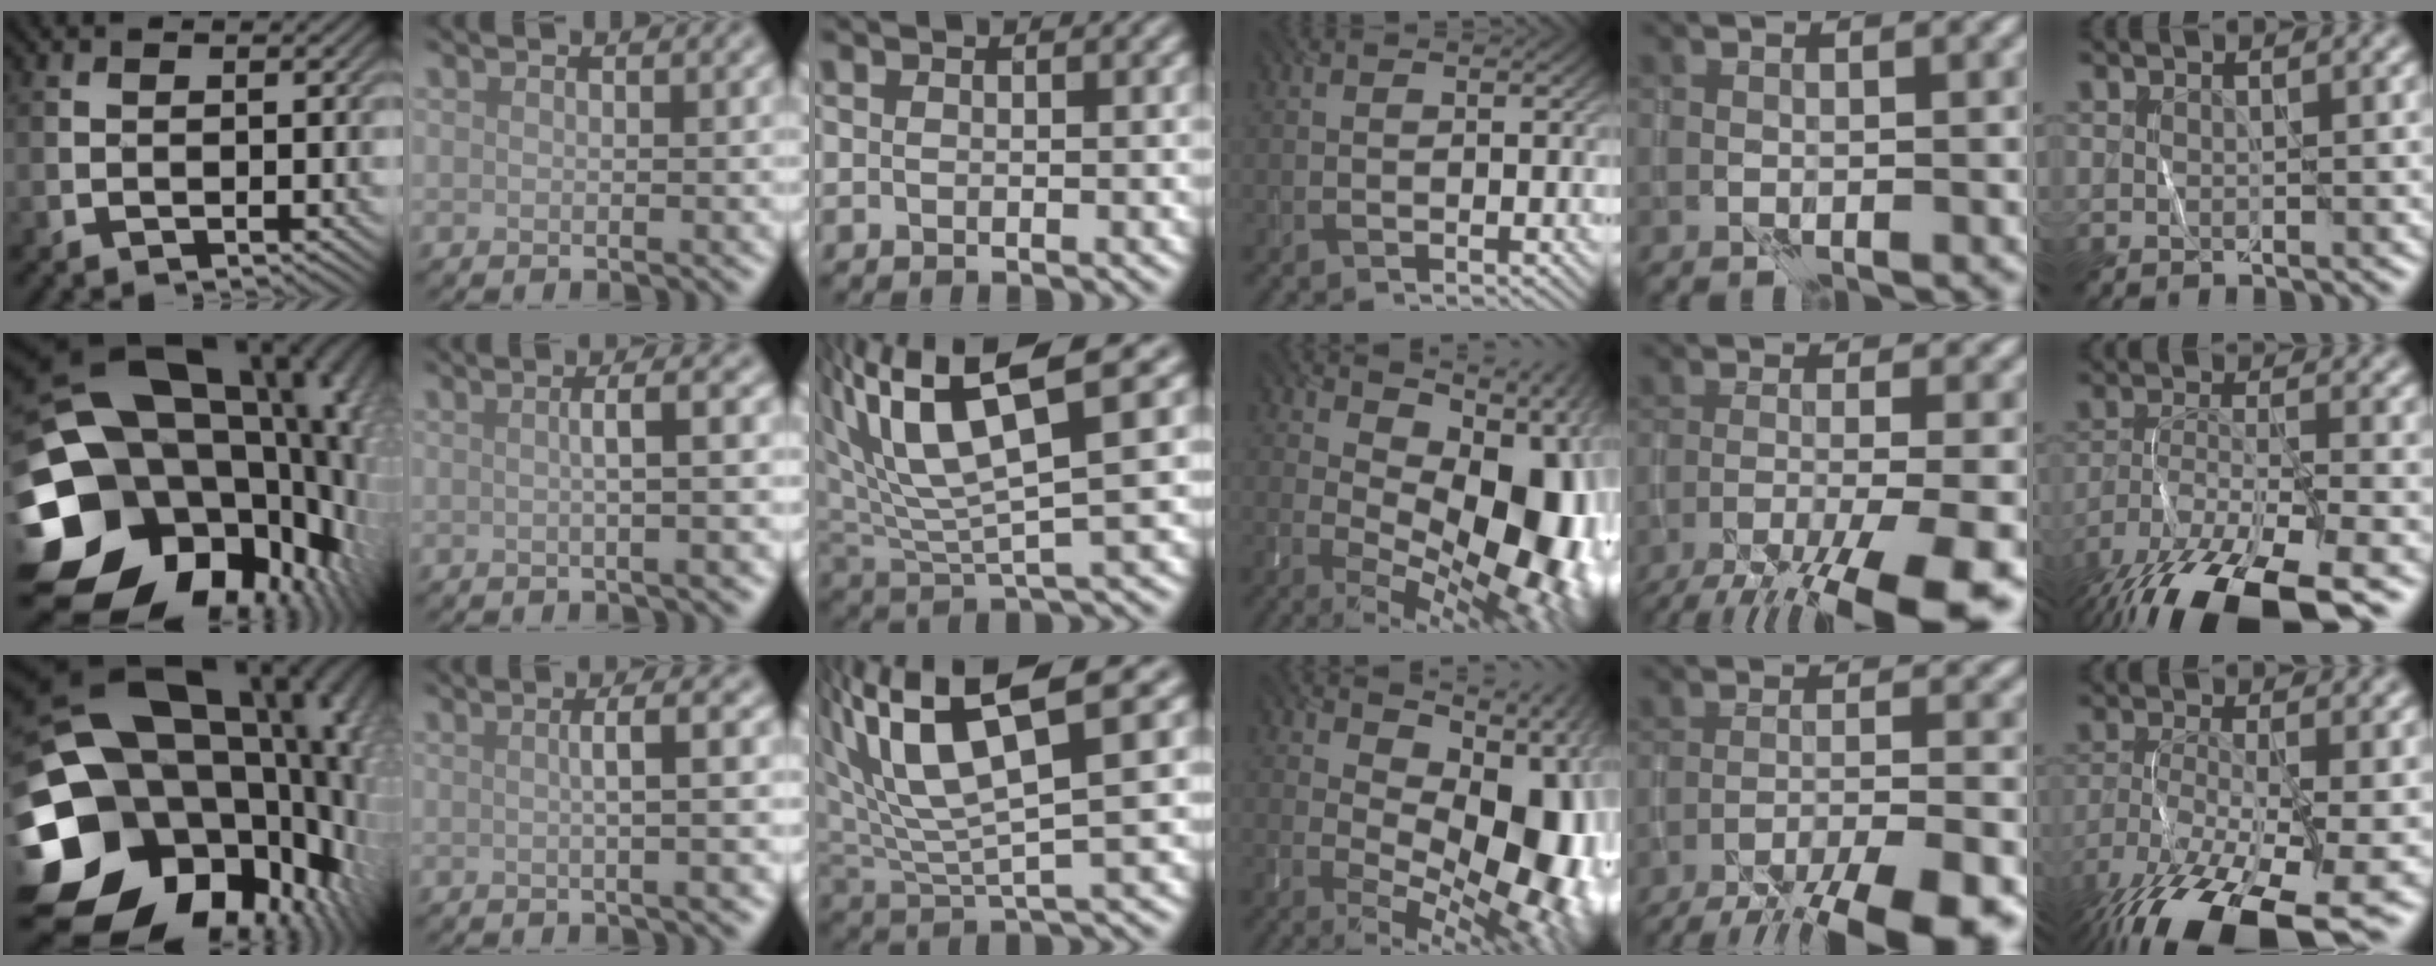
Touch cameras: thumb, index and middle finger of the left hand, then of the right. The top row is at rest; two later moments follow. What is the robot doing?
{"motion": "wrap", "object": "ribbon"}